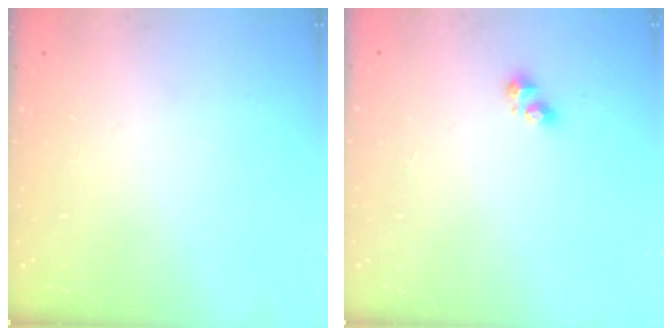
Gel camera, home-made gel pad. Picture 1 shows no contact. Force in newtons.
{"total": 3.4, "press": 3.4, "slide": 0.5}